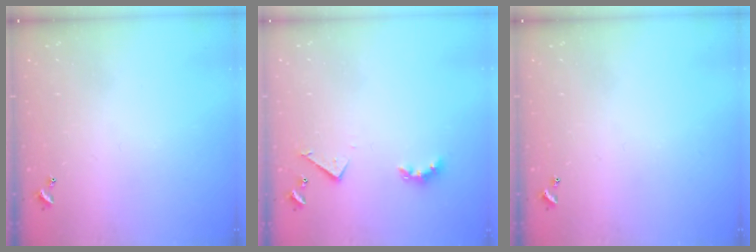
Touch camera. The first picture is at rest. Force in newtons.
{"total": 3.5, "press": 3.4, "slide": 0.7}
{"total": 0.0}